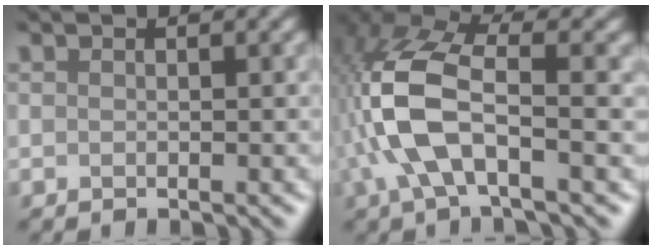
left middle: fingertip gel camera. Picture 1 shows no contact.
{"total": 7.5, "force": [-1.4, 3.2, 6.7], "torque": [-0.175, 0.011, -0.030]}